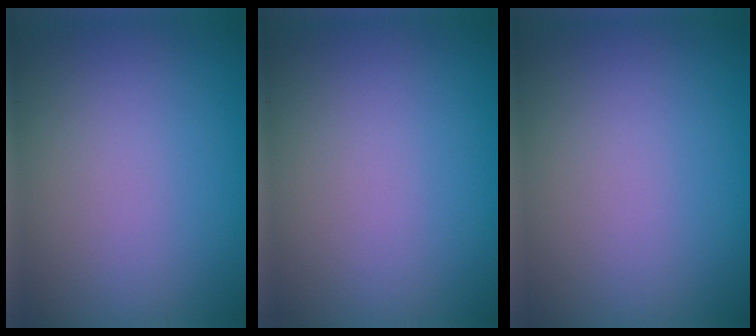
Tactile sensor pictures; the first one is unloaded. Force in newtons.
{"total": 0.0}
{"total": 0.0}